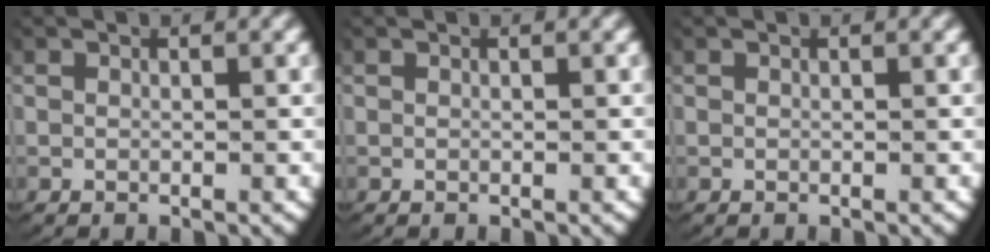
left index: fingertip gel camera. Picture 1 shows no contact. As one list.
[{"total": 0.0}, {"total": 0.0}]